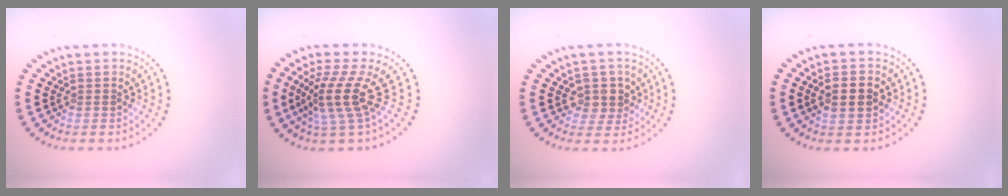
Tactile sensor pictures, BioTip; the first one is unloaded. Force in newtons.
{"total": 4.0, "press": 2.8, "slide": 2.9}
{"total": 2.5, "press": 2.2, "slide": 1.0}
{"total": 3.0, "press": 3.0, "slide": 0.1}